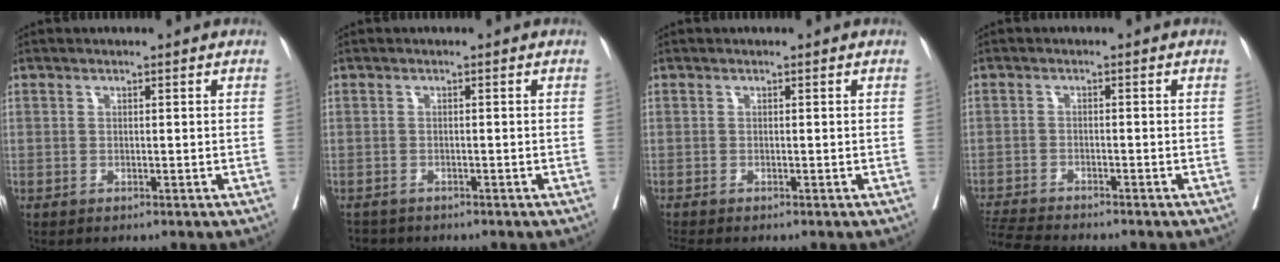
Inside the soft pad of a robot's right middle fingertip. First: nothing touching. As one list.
[{"total": 2.1, "force": [-1.9, 1.0, -0.2], "torque": [-0.003, -0.001, -0.032]}, {"total": 1.2, "force": [-1.2, 0.1, 0.4], "torque": [-0.010, -0.005, -0.022]}, {"total": 6.9, "force": [-6.6, -0.1, 2.1], "torque": [-0.036, -0.016, -0.111]}]